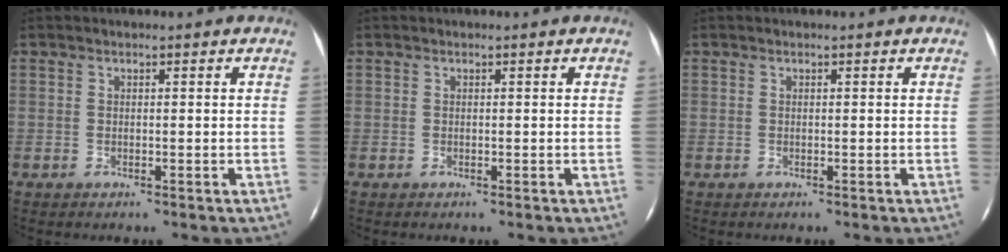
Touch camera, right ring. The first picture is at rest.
{"total": 0.0}
{"total": 0.0}